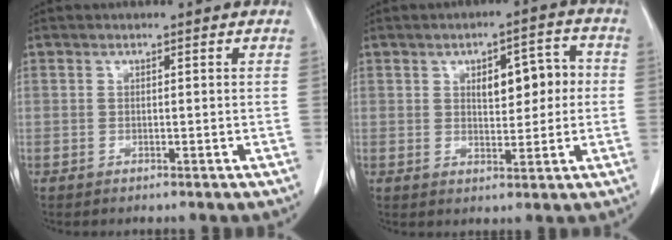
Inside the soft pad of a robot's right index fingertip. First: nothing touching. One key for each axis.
{"total": 7.1, "fx": 1.0, "fy": 3.2, "fz": 6.3, "tx": -0.084, "ty": 0.025, "tz": 0.020}